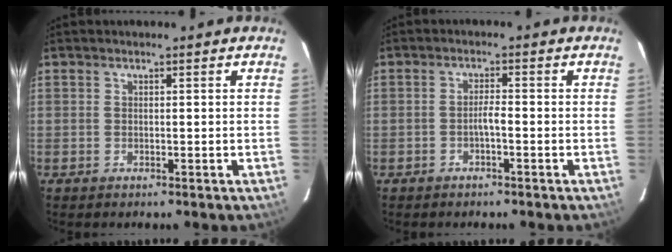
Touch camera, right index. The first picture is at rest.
{"total": 1.8, "force": [-1.0, 0.1, 1.5], "torque": [-0.028, 0.005, -0.017]}